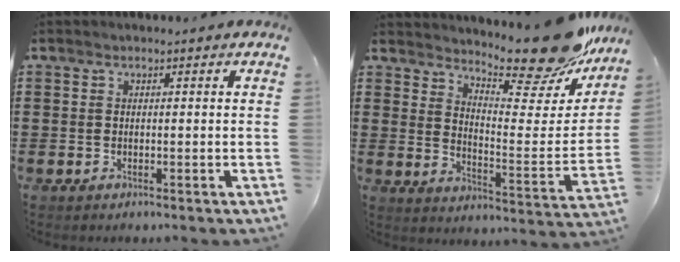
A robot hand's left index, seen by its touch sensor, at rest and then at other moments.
{"total": 15.7, "force": [13.7, 2.8, 7.3], "torque": [-0.106, -0.104, 0.232]}